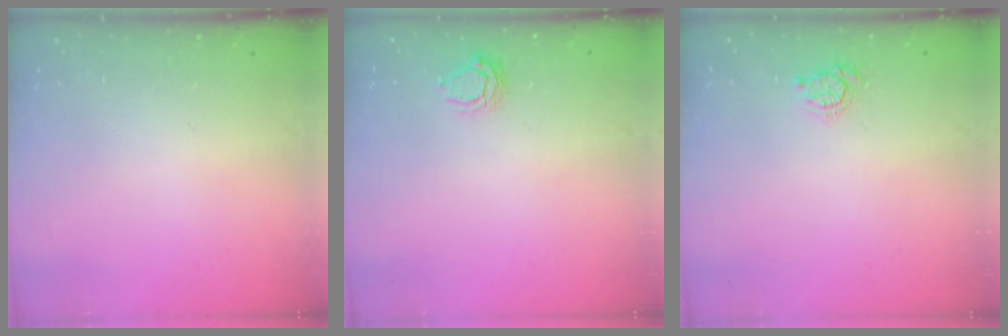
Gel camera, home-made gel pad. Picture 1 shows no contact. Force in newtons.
{"total": 6.0, "press": 6.0, "slide": 0.4}
{"total": 6.2, "press": 6.2, "slide": 0.8}